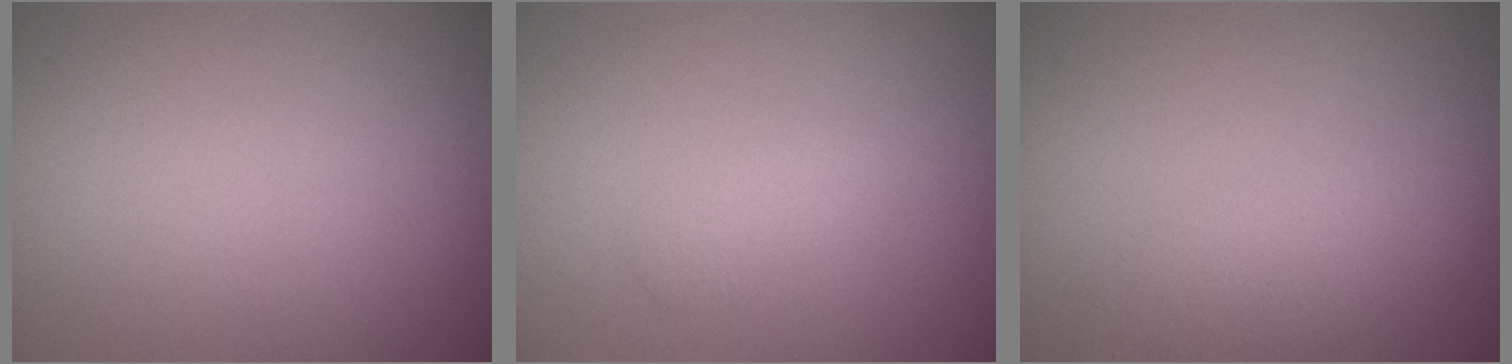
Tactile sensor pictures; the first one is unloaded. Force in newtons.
{"total": 1.2, "press": 1.2, "slide": 0.0}
{"total": 3.8, "press": 3.8, "slide": 0.2}